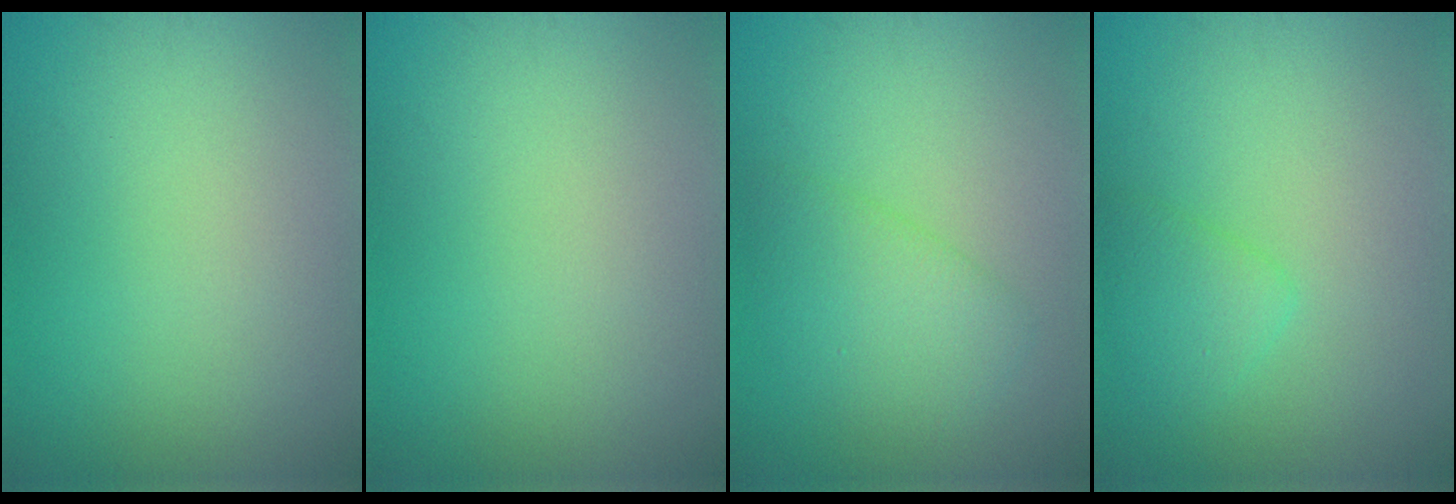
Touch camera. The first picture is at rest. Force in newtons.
{"total": 0.0}
{"total": 3.2, "press": 3.2, "slide": 0.3}
{"total": 2.0, "press": 2.0, "slide": 0.2}